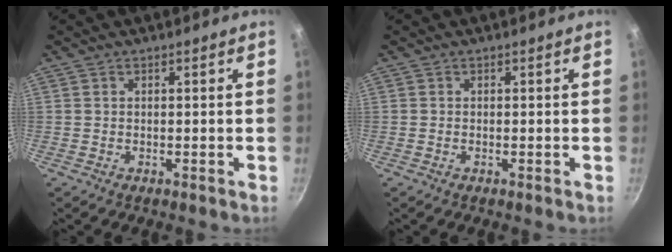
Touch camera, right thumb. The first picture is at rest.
{"total": 0.0}